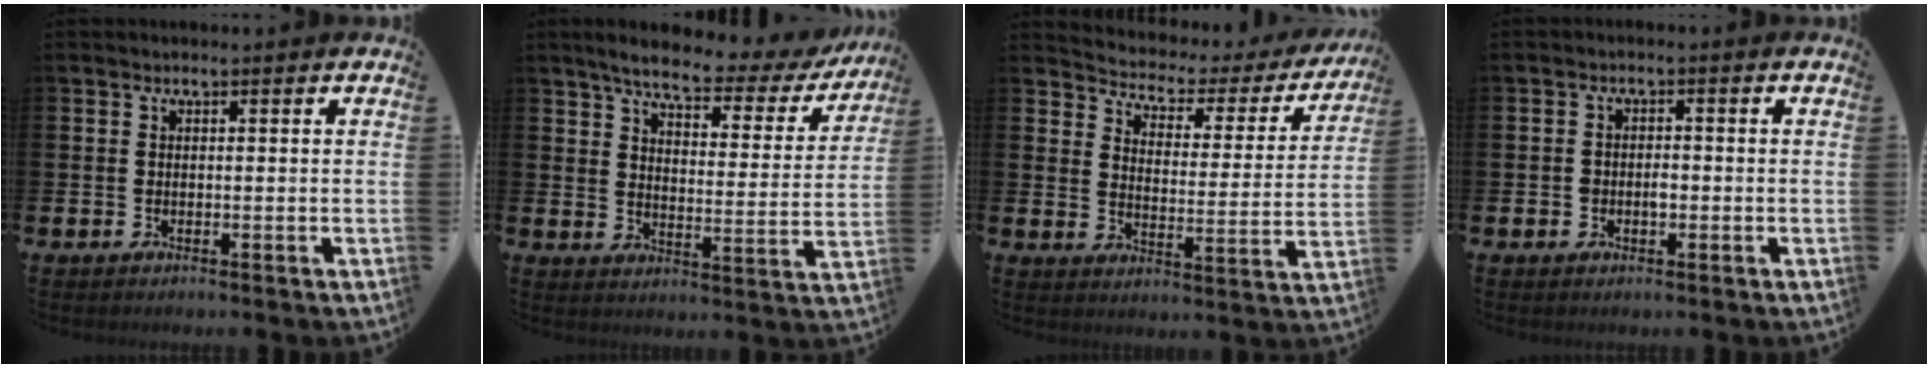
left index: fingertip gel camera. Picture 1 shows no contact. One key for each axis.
{"total": 6.3, "fx": 5.3, "fy": 1.5, "fz": 3.0, "tx": -0.076, "ty": -0.032, "tz": 0.083}
{"total": 3.1, "fx": 2.6, "fy": 1.6, "fz": 0.6, "tx": -0.035, "ty": -0.025, "tz": 0.032}
{"total": 1.8, "fx": -0.4, "fy": 1.2, "fz": 1.2, "tx": -0.011, "ty": 0.001, "tz": -0.012}